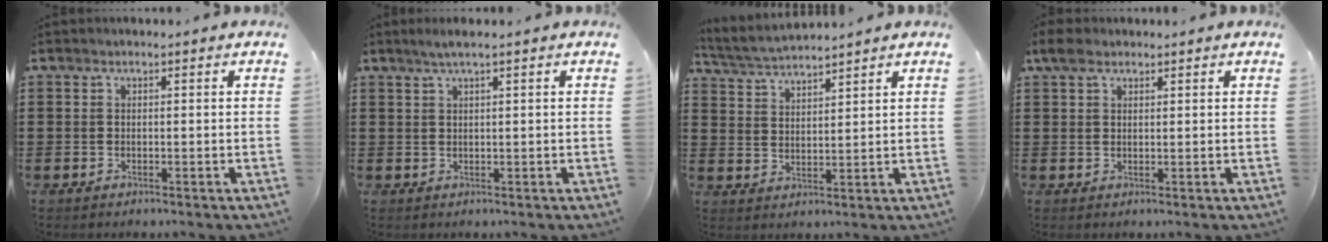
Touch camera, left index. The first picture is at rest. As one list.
[{"total": 1.7, "force": [1.0, -0.1, 1.4], "torque": [-0.027, 0.000, 0.018]}, {"total": 3.7, "force": [3.6, -0.1, 0.7], "torque": [-0.028, -0.015, 0.063]}, {"total": 2.9, "force": [1.8, 1.5, 1.7], "torque": [-0.040, 0.008, 0.033]}]